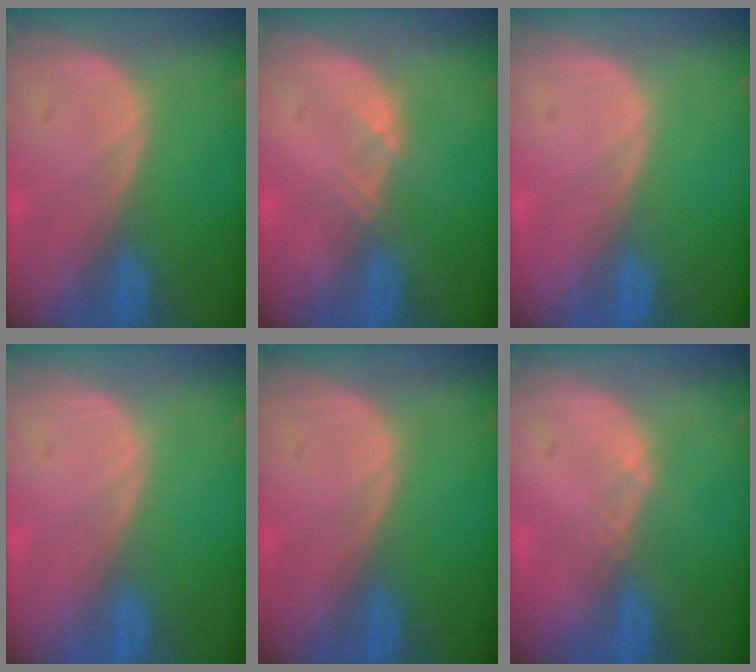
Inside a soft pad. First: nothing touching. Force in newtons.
{"total": 1.1, "press": 1.0, "slide": 0.2}
{"total": 0.0}
{"total": 0.0}
{"total": 0.0}
{"total": 0.6, "press": 0.5, "slide": 0.3}